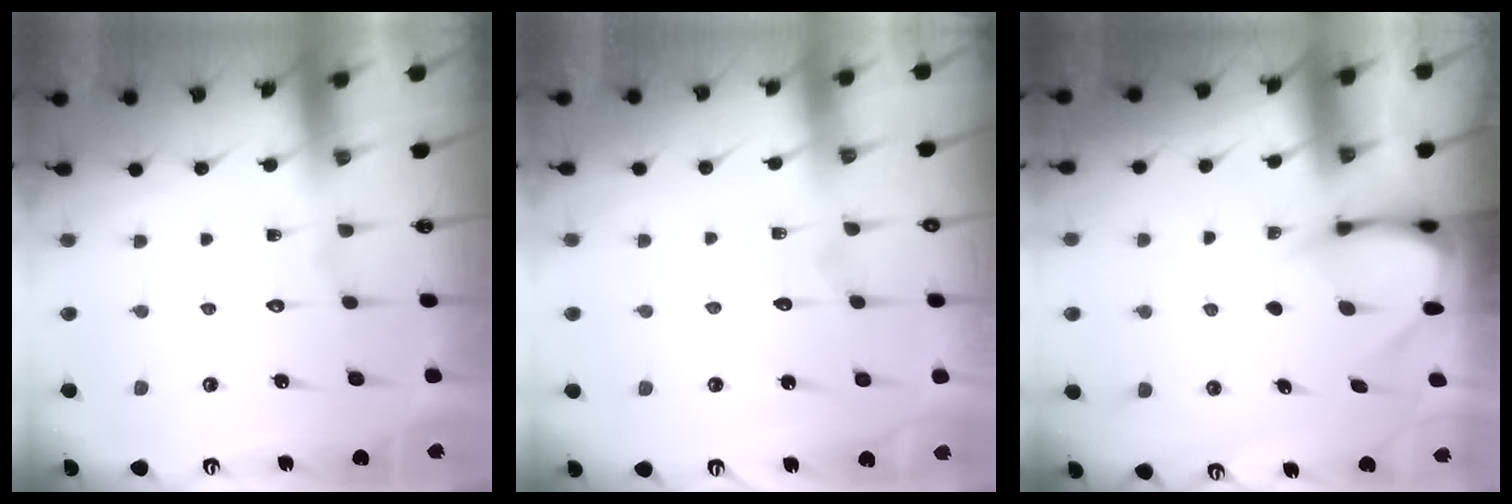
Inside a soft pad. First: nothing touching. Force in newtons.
{"total": 5.1, "press": 5.1, "slide": 0.4}
{"total": 3.3, "press": 3.3, "slide": 0.3}